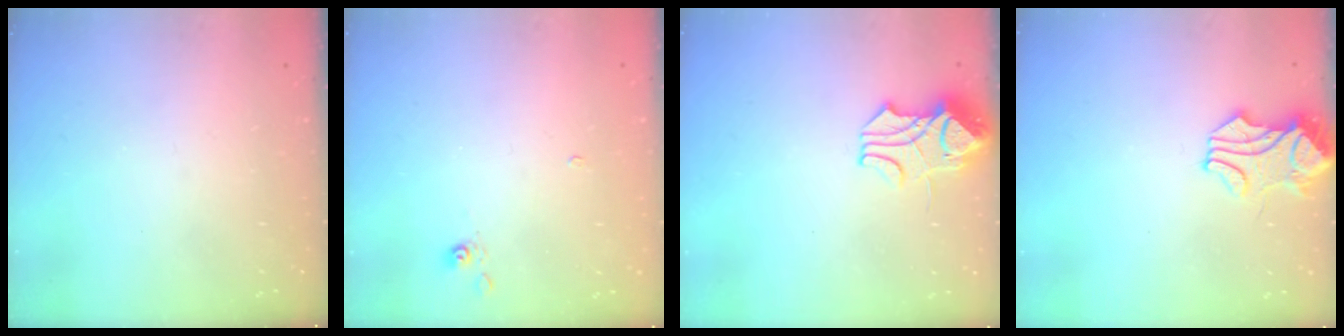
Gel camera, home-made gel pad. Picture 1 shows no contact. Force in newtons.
{"total": 3.7, "press": 3.6, "slide": 0.5}
{"total": 5.5, "press": 5.4, "slide": 1.1}
{"total": 1.8, "press": 1.7, "slide": 0.7}